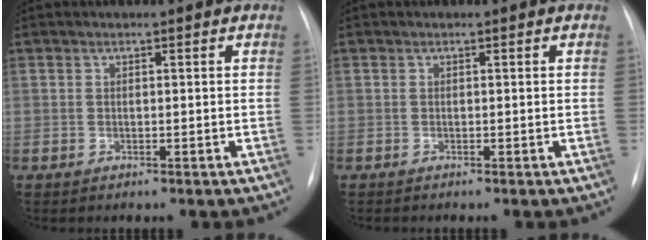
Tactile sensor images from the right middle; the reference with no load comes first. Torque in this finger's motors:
{"motor_torque": [-0.12, 0.08, -0.14, -0.03]}